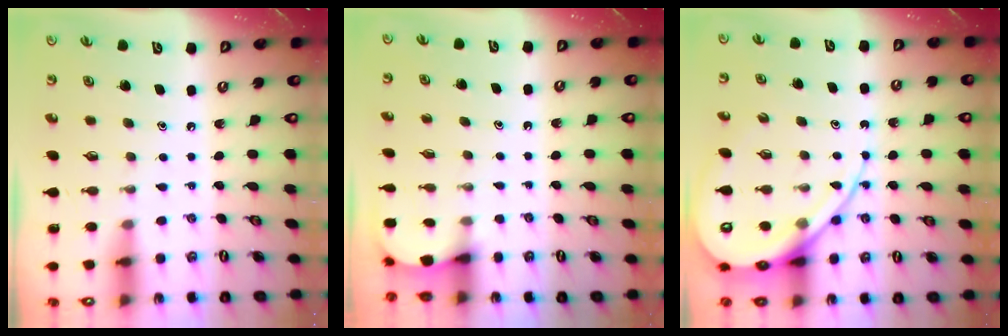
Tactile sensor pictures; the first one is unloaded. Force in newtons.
{"total": 2.6, "press": 2.6, "slide": 0.3}
{"total": 13.7, "press": 13.6, "slide": 1.4}